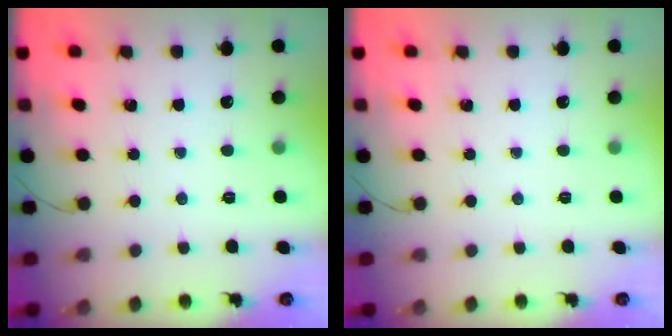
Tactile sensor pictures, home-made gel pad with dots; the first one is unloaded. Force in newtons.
{"total": 0.0}